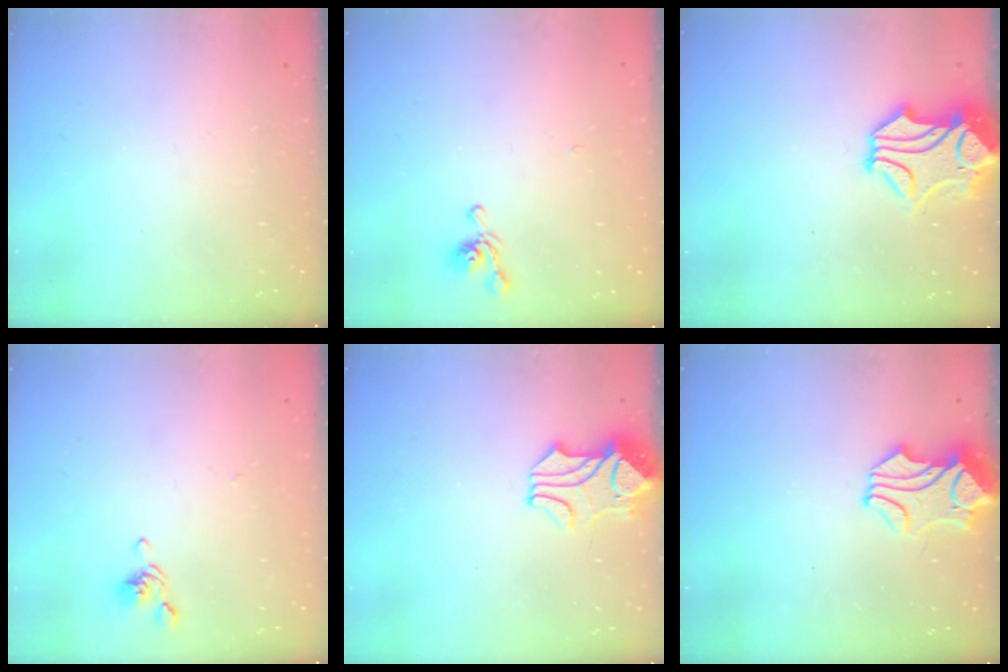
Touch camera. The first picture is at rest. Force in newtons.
{"total": 4.0, "press": 4.0, "slide": 0.4}
{"total": 2.3, "press": 1.9, "slide": 1.3}
{"total": 2.1, "press": 2.0, "slide": 0.7}
{"total": 2.4, "press": 2.0, "slide": 1.2}
{"total": 2.1, "press": 1.6, "slide": 1.4}